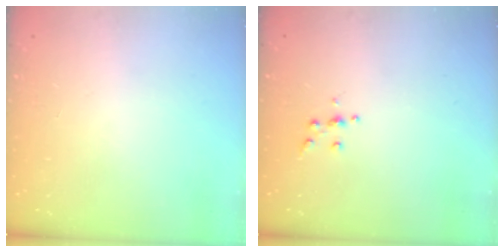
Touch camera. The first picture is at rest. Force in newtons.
{"total": 4.8, "press": 4.8, "slide": 0.6}